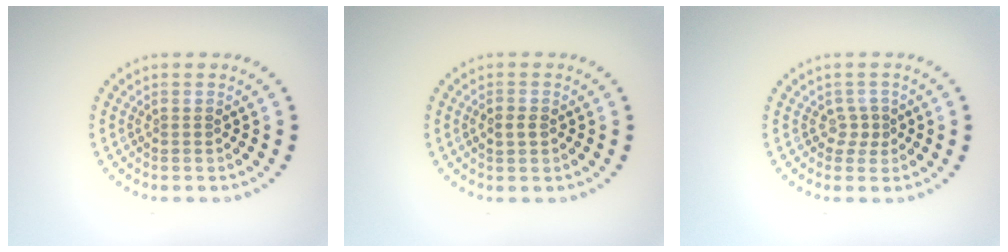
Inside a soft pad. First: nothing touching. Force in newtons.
{"total": 1.3, "press": 1.3, "slide": 0.2}
{"total": 1.2, "press": 0.9, "slide": 0.8}